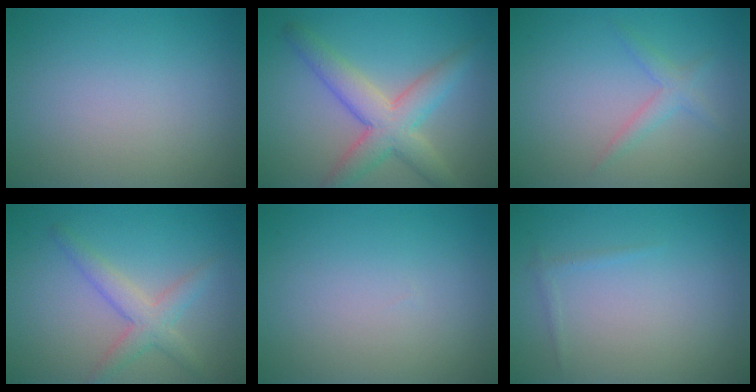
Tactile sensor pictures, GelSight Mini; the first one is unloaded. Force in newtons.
{"total": 5.4, "press": 5.4, "slide": 0.3}
{"total": 1.7, "press": 1.7, "slide": 0.1}
{"total": 3.0, "press": 3.0, "slide": 0.1}
{"total": 0.0}
{"total": 0.6, "press": 0.6, "slide": 0.1}